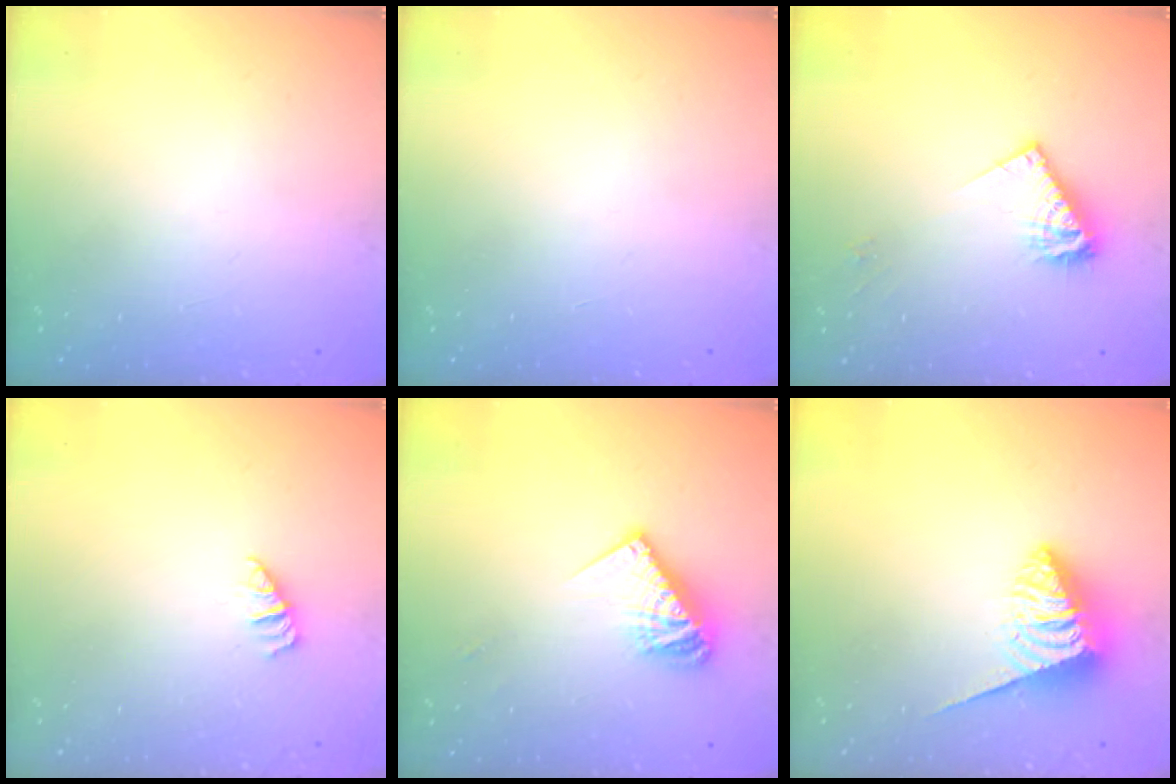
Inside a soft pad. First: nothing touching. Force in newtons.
{"total": 0.0}
{"total": 8.2, "press": 8.2, "slide": 0.2}
{"total": 0.8, "press": 0.8, "slide": 0.2}
{"total": 10.8, "press": 10.8, "slide": 1.2}
{"total": 4.7, "press": 4.7, "slide": 0.3}